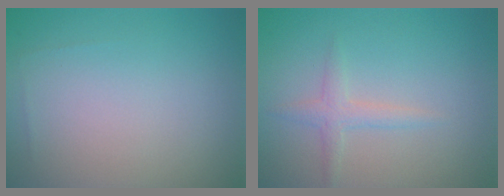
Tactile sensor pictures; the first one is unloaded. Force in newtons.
{"total": 1.5, "press": 1.5, "slide": 0.1}